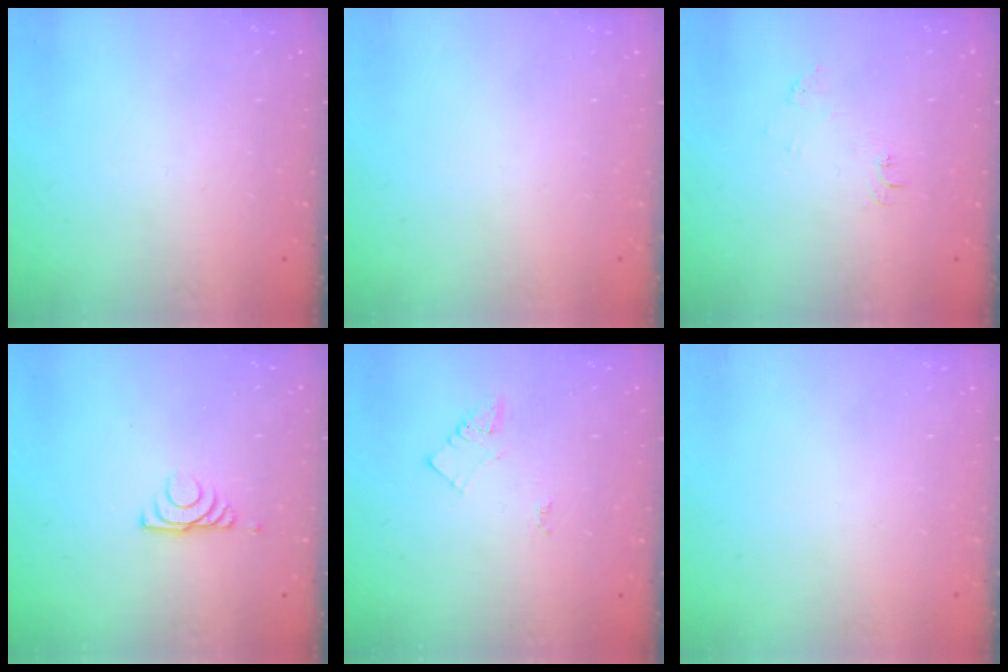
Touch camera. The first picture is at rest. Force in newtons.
{"total": 1.6, "press": 1.6, "slide": 0.1}
{"total": 4.9, "press": 4.9, "slide": 0.7}
{"total": 6.2, "press": 6.1, "slide": 0.8}
{"total": 2.3, "press": 2.3, "slide": 0.3}
{"total": 1.6, "press": 1.6, "slide": 0.1}